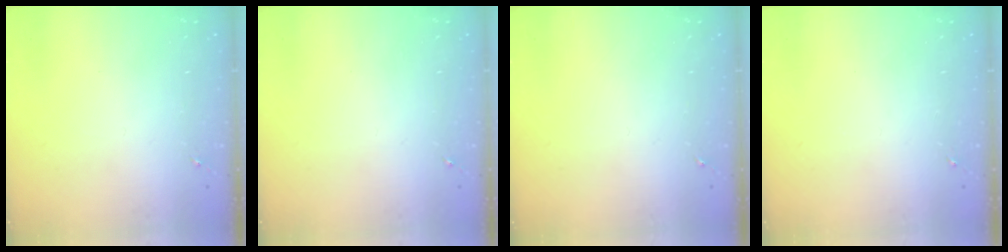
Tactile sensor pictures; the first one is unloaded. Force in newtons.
{"total": 0.0}
{"total": 0.0}
{"total": 0.0}